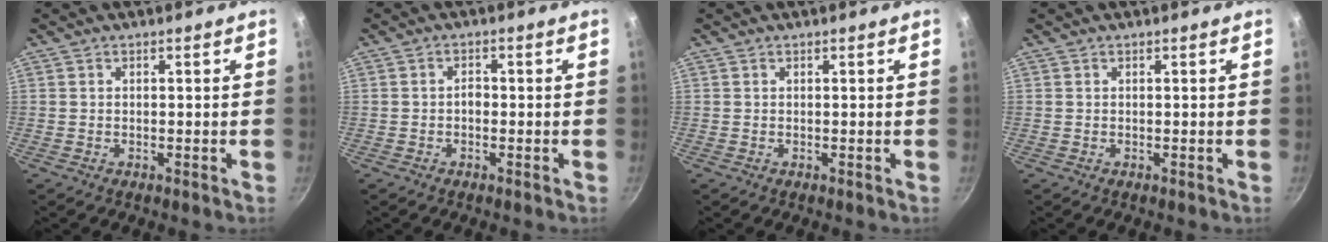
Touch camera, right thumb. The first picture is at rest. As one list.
[{"total": 1.6, "force": [-0.5, 1.1, 1.1], "torque": [-0.010, 0.005, -0.011]}, {"total": 0.0}, {"total": 0.0}]